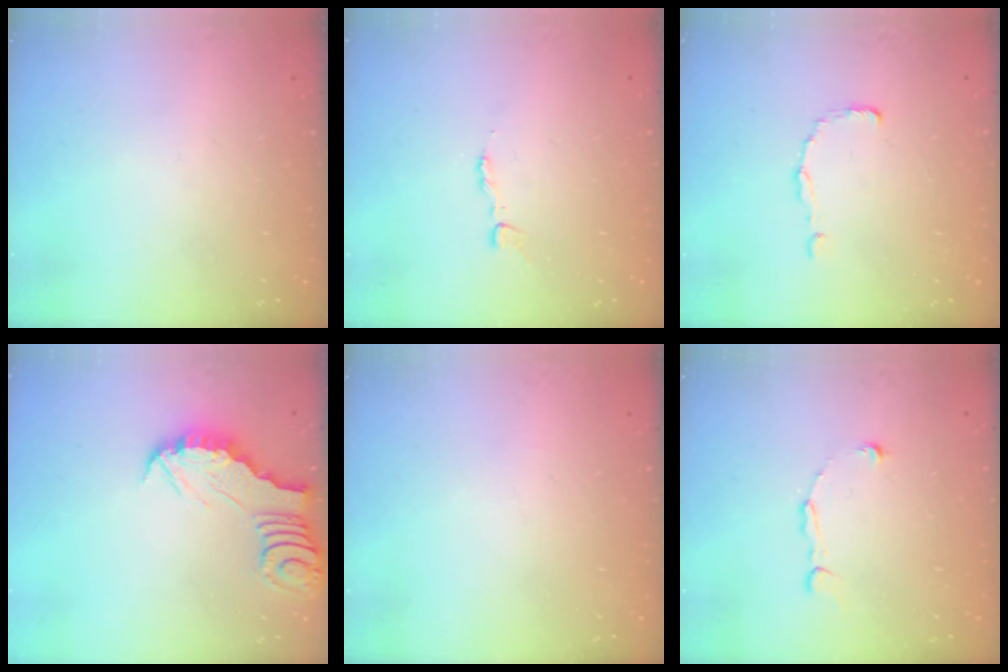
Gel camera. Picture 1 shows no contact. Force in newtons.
{"total": 2.5, "press": 2.5, "slide": 0.3}
{"total": 0.0}
{"total": 2.8, "press": 2.7, "slide": 0.3}
{"total": 0.0}
{"total": 2.8, "press": 2.8, "slide": 0.1}